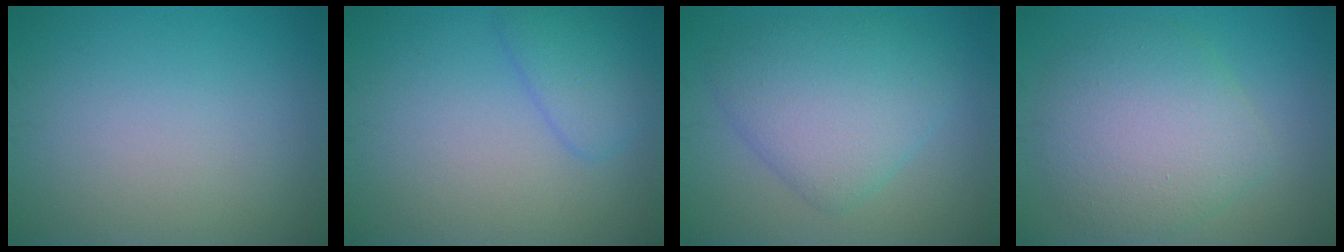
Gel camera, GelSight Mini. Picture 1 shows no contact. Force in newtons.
{"total": 2.7, "press": 2.6, "slide": 0.2}
{"total": 6.0, "press": 6.0, "slide": 0.1}
{"total": 5.9, "press": 5.9, "slide": 0.2}